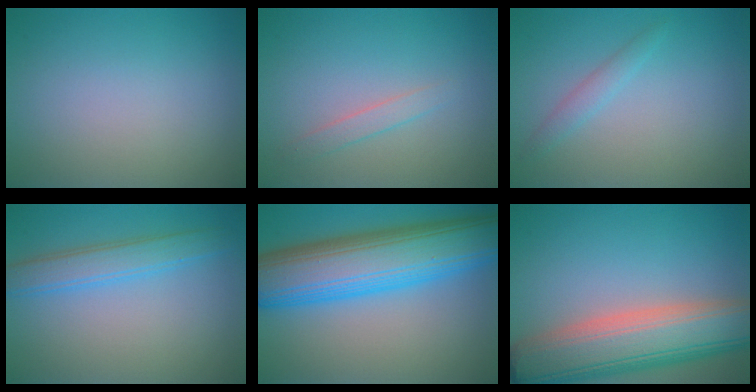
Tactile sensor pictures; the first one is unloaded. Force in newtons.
{"total": 1.3, "press": 1.3, "slide": 0.0}
{"total": 1.3, "press": 1.3, "slide": 0.0}
{"total": 2.4, "press": 2.4, "slide": 0.2}
{"total": 12.2, "press": 12.2, "slide": 0.2}
{"total": 10.5, "press": 10.4, "slide": 0.8}